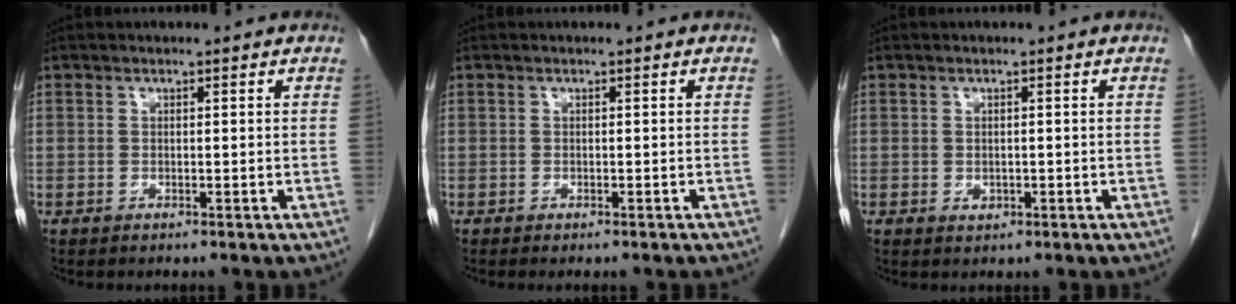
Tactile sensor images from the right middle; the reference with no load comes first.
{"total": 2.6, "force": [-2.3, 0.4, 1.2], "torque": [-0.016, -0.005, -0.027]}
{"total": 1.0, "force": [-0.2, 0.8, 0.6], "torque": [-0.011, -0.001, 0.001]}